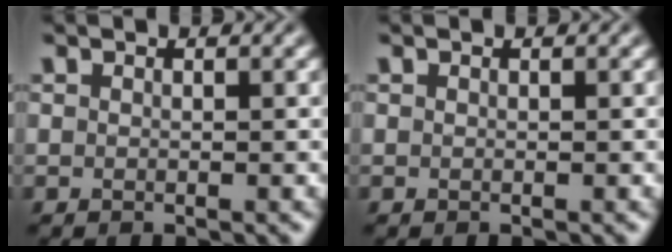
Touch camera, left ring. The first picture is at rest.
{"total": 0.0}